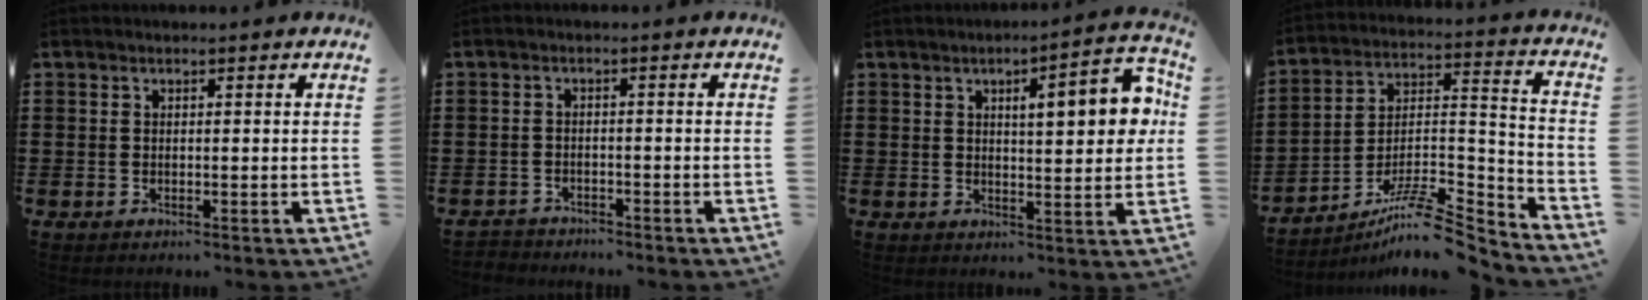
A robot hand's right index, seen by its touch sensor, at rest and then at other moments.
{"total": 2.0, "force": [-1.9, 0.4, -0.3], "torque": [-0.001, 0.002, -0.044]}
{"total": 8.5, "force": [2.6, 2.2, 7.8], "torque": [-0.110, -0.005, 0.034]}
{"total": 9.7, "force": [-7.7, 2.0, 5.4], "torque": [-0.087, 0.014, -0.150]}